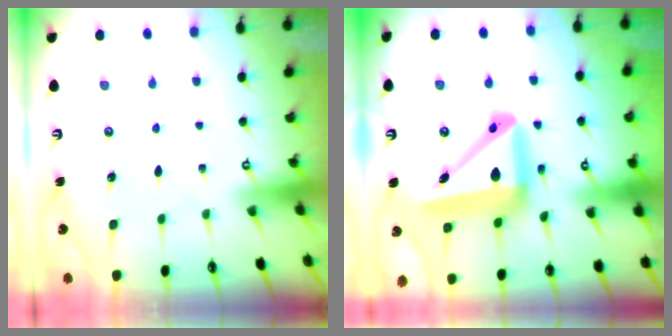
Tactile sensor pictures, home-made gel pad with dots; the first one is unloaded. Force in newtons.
{"total": 17.4, "press": 17.2, "slide": 2.8}